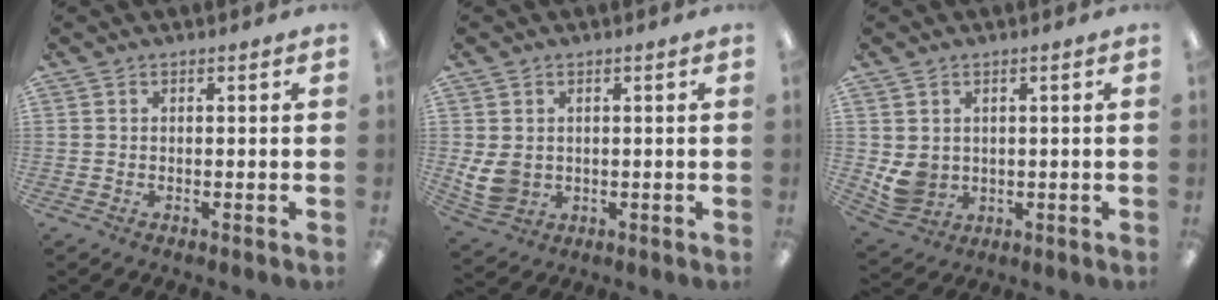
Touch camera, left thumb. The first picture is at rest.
{"total": 6.2, "force": [1.1, 5.2, 3.3], "torque": [-0.075, 0.001, 0.023]}
{"total": 5.8, "force": [1.4, 5.2, 2.2], "torque": [-0.047, -0.003, 0.029]}